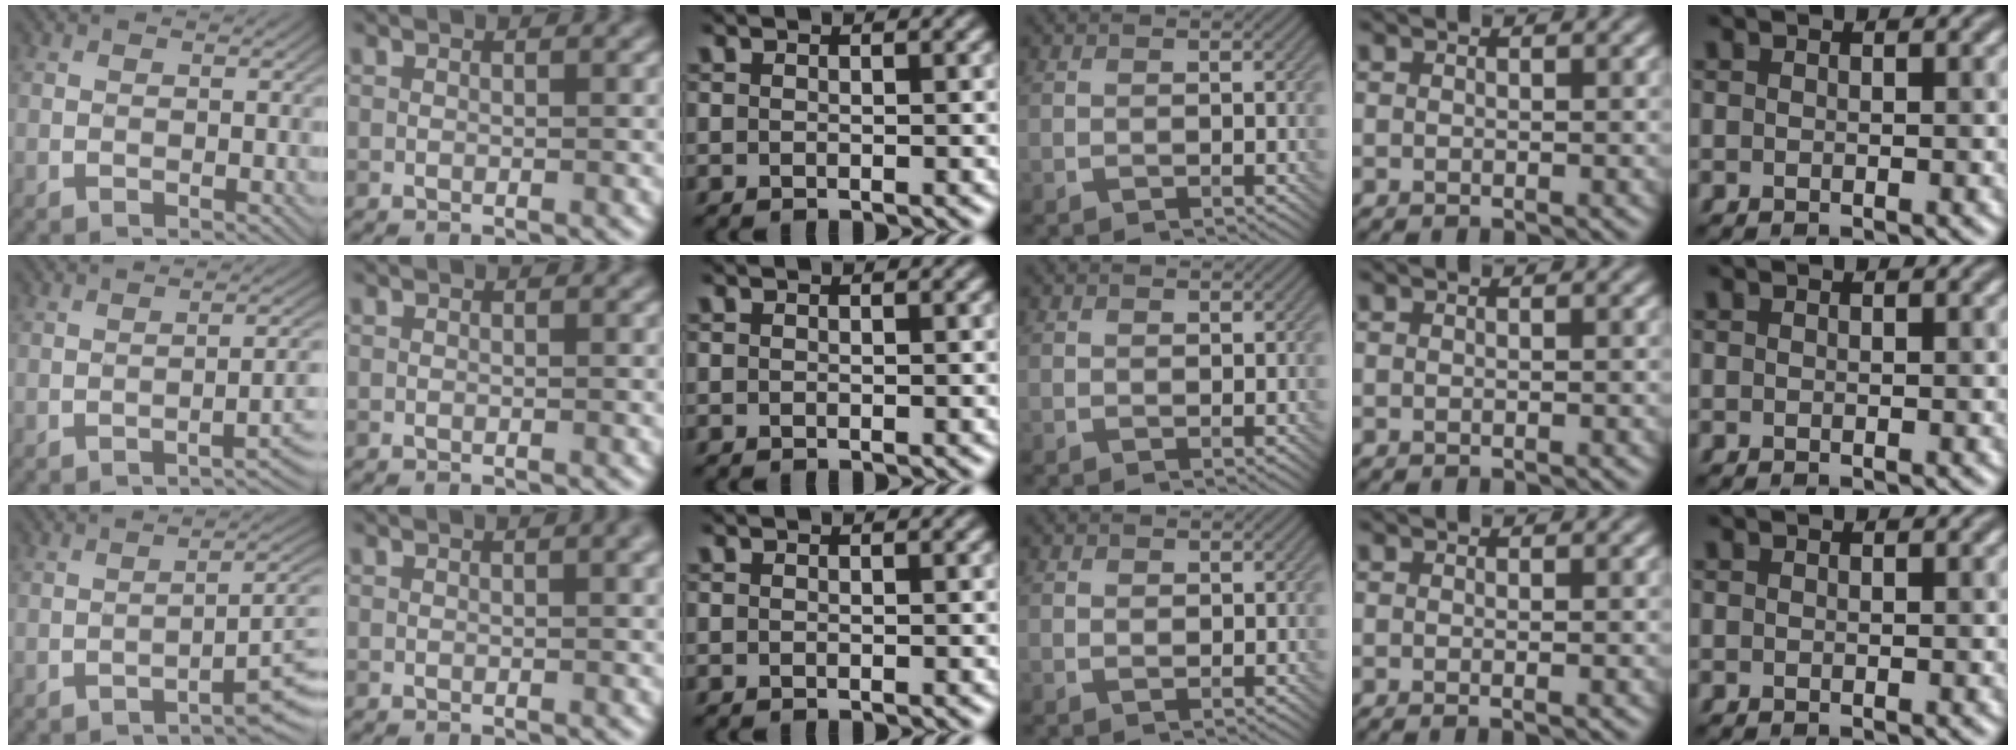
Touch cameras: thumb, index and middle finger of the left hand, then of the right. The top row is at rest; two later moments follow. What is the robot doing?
{"motion": "screw", "object": "bottle cap"}